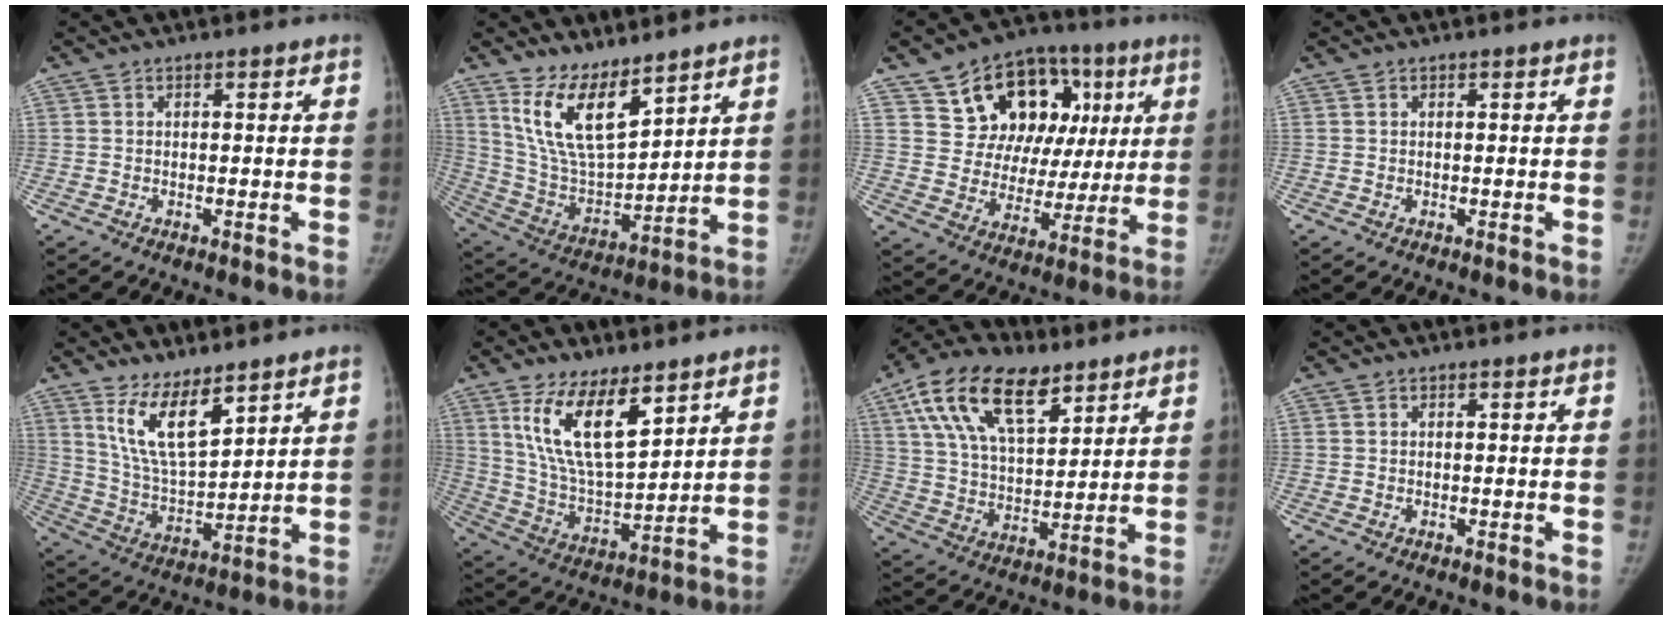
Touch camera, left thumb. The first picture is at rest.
{"total": 14.0, "force": [9.3, 5.2, 9.0], "torque": [-0.143, -0.066, 0.200]}
{"total": 17.6, "force": [6.2, 13.0, 10.1], "torque": [-0.074, 0.017, 0.098]}
{"total": 0.0}
{"total": 11.1, "force": [7.3, 3.9, 7.3], "torque": [-0.119, -0.057, 0.156]}
{"total": 15.3, "force": [8.5, 6.0, 11.2], "torque": [-0.184, -0.047, 0.174]}
{"total": 18.4, "force": [9.9, 9.4, 12.4], "torque": [-0.200, -0.021, 0.180]}
{"total": 0.0}